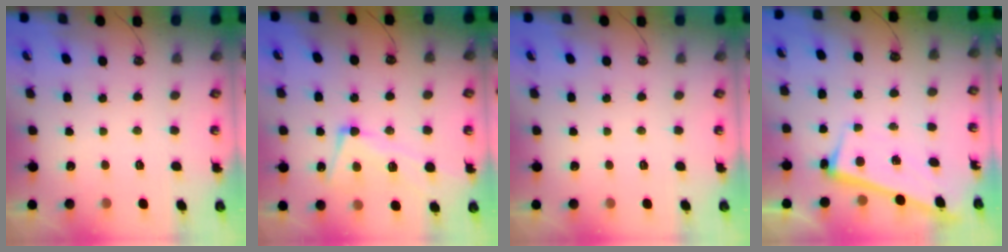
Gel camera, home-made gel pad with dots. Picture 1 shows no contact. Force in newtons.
{"total": 6.1, "press": 5.9, "slide": 1.4}
{"total": 0.0}
{"total": 2.8, "press": 2.7, "slide": 0.5}